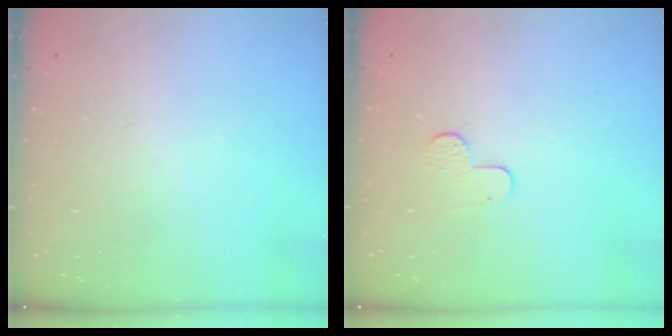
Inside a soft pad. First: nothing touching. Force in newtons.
{"total": 4.8, "press": 4.8, "slide": 0.3}